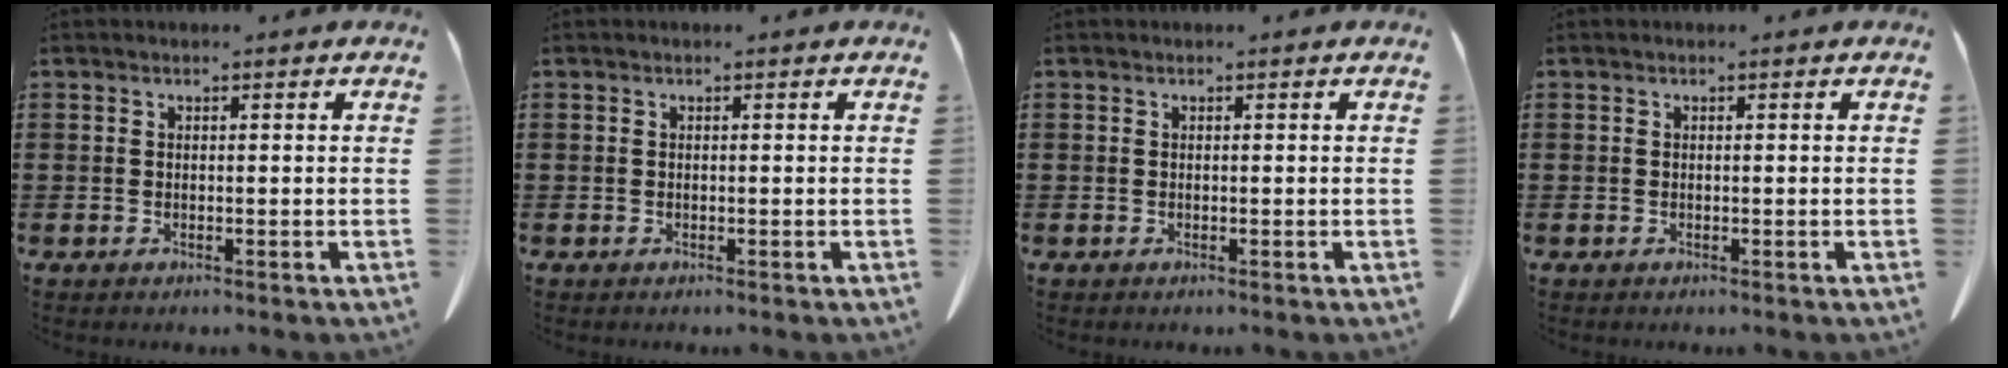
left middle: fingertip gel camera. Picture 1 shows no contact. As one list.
[{"total": 0.0}, {"total": 0.0}, {"total": 0.0}]